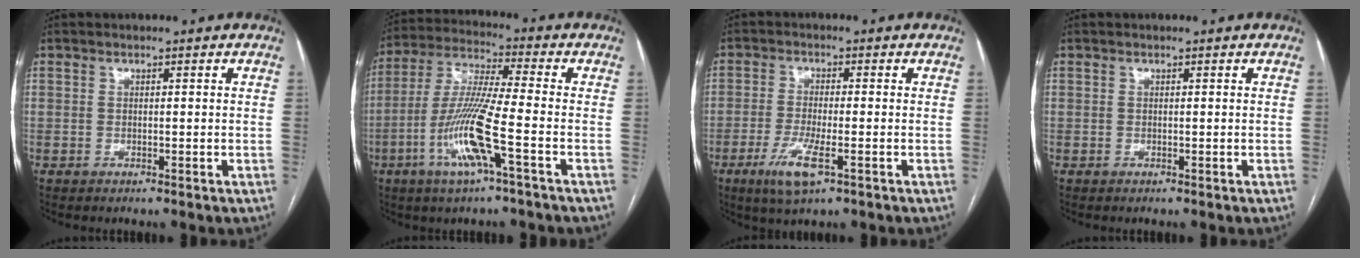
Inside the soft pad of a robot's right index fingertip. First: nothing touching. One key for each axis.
{"total": 12.4, "fx": -4.6, "fy": 0.1, "fz": 11.6, "tx": -0.243, "ty": -0.005, "tz": -0.094}
{"total": 6.6, "fx": -3.1, "fy": 1.1, "fz": 5.7, "tx": -0.116, "ty": -0.014, "tz": -0.055}
{"total": 0.0}